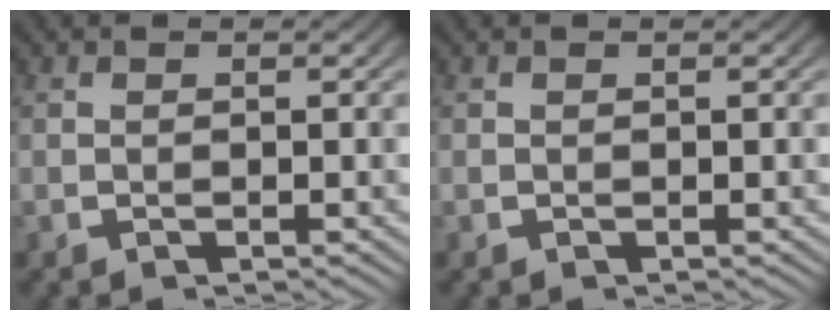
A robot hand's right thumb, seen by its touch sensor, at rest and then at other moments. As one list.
[{"total": 0.0}]